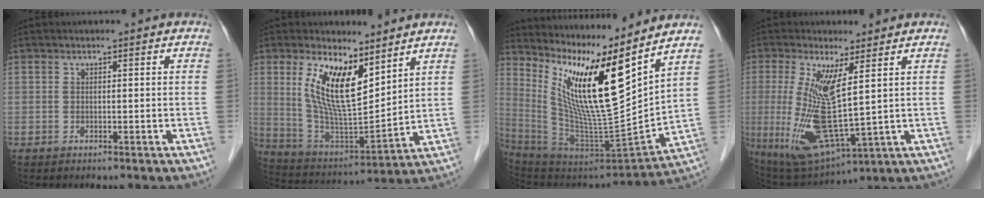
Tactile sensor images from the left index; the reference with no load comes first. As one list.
[{"total": 12.4, "force": [6.3, 3.7, 10.0], "torque": [-0.199, -0.003, 0.130]}, {"total": 17.8, "force": [10.4, 1.5, 14.4], "torque": [-0.266, -0.022, 0.193]}, {"total": 11.8, "force": [1.2, 2.2, 11.6], "torque": [-0.243, -0.022, 0.036]}]